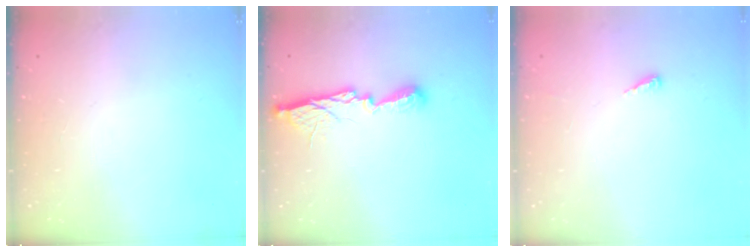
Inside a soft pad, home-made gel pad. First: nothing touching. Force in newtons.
{"total": 10.7, "press": 10.7, "slide": 0.3}
{"total": 2.8, "press": 2.8, "slide": 0.2}